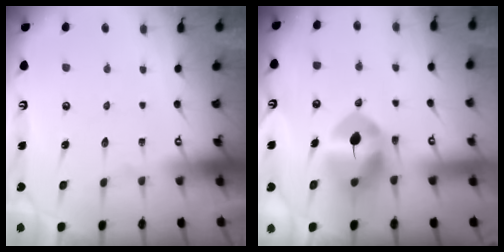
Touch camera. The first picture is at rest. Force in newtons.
{"total": 10.1, "press": 10.0, "slide": 1.6}